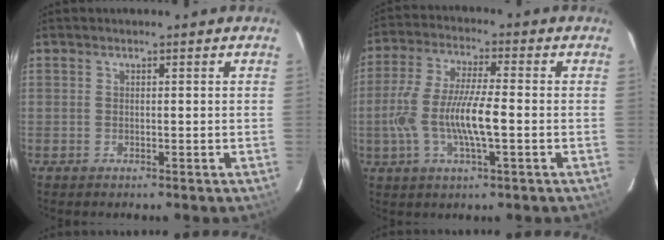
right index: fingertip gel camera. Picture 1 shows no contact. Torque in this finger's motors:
{"motor_torque": [0.40, -0.09, 0.84, 0.17]}